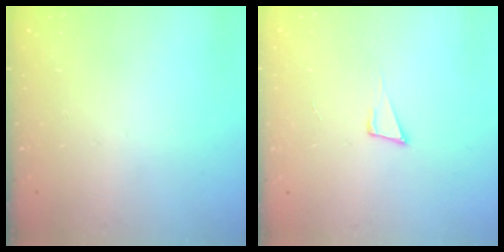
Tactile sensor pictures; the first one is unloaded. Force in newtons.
{"total": 5.7, "press": 4.5, "slide": 3.4}